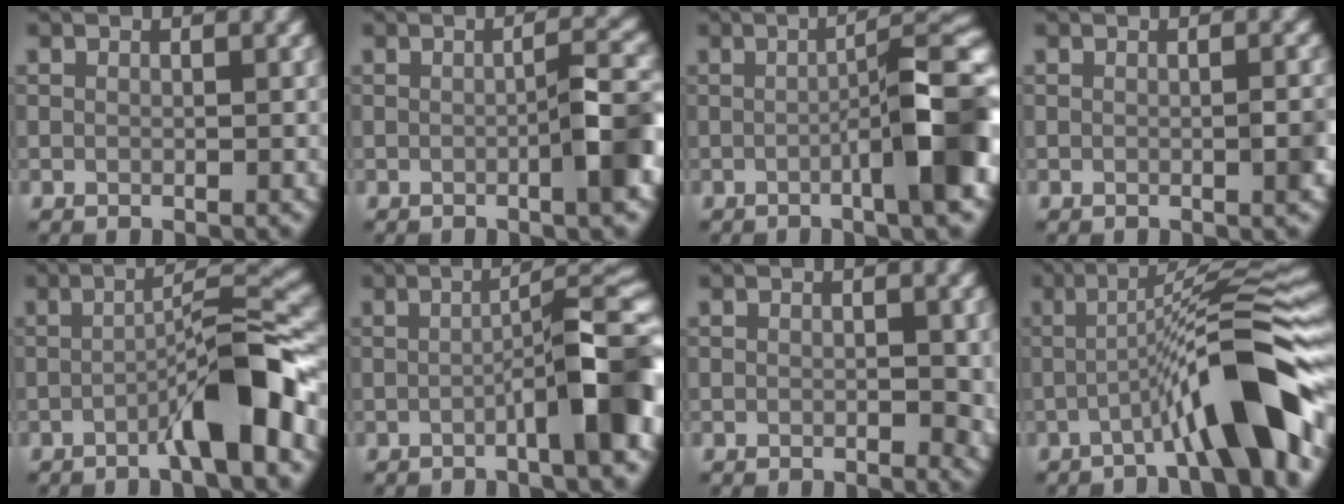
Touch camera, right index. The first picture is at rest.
{"total": 4.3, "force": [-1.1, 0.4, 4.1], "torque": [-0.057, 0.013, -0.025]}
{"total": 8.6, "force": [-1.8, 1.3, 8.3], "torque": [-0.107, 0.017, -0.035]}
{"total": 1.5, "force": [-0.3, 0.1, 1.5], "torque": [-0.022, 0.003, -0.006]}
{"total": 7.2, "force": [-3.0, 0.9, 6.5], "torque": [-0.099, 0.022, -0.057]}
{"total": 8.0, "force": [-2.3, 1.1, 7.6], "torque": [-0.099, 0.022, -0.042]}
{"total": 1.8, "force": [-0.3, 0.8, 1.6], "torque": [-0.019, -0.002, -0.004]}
{"total": 9.6, "force": [-3.7, 1.2, 8.8], "torque": [-0.118, 0.026, -0.069]}